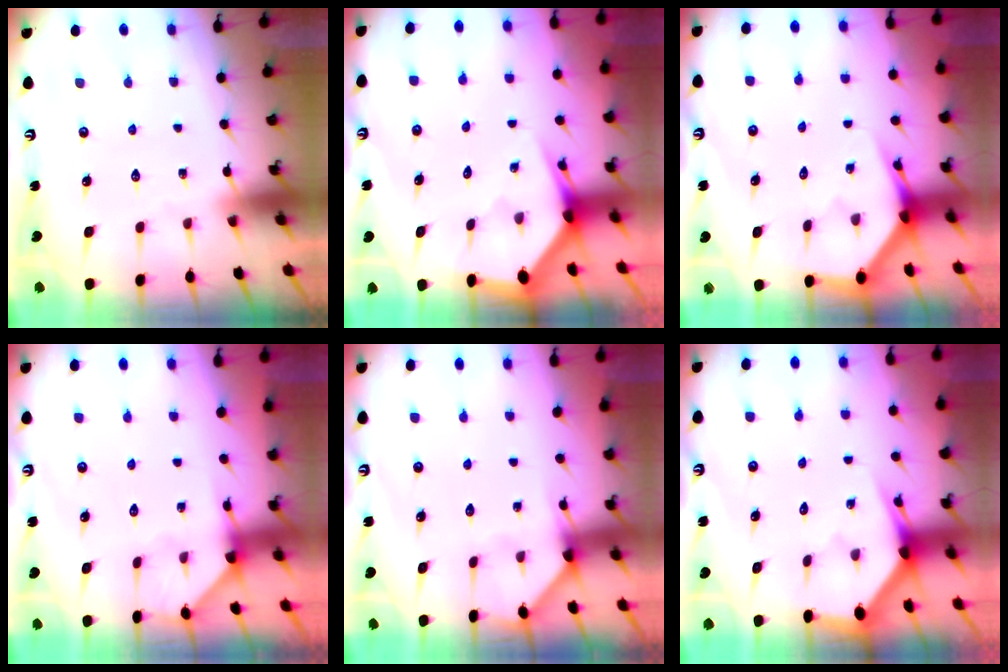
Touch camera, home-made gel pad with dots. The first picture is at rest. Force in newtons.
{"total": 2.6, "press": 2.6, "slide": 0.2}
{"total": 3.7, "press": 3.7, "slide": 0.3}
{"total": 2.8, "press": 2.8, "slide": 0.2}
{"total": 2.7, "press": 2.7, "slide": 0.2}
{"total": 2.7, "press": 2.7, "slide": 0.1}